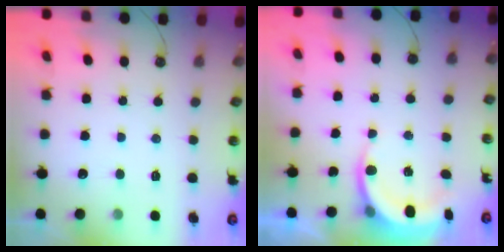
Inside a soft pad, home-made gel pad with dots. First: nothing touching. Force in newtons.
{"total": 5.7, "press": 5.6, "slide": 0.9}